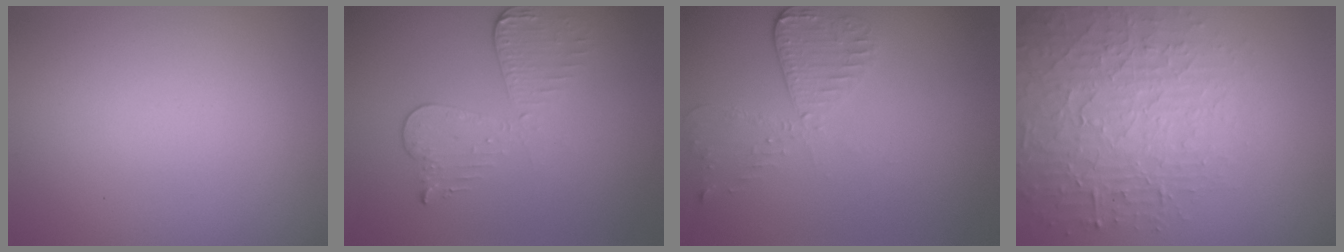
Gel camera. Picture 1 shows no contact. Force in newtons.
{"total": 3.1, "press": 2.8, "slide": 1.4}
{"total": 2.9, "press": 2.6, "slide": 1.4}
{"total": 4.9, "press": 4.8, "slide": 1.3}